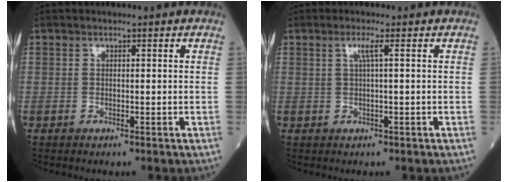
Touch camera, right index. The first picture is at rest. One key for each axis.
{"total": 1.7, "fx": 0.5, "fy": -0.3, "fz": 1.6, "tx": -0.036, "ty": 0.002, "tz": 0.011}